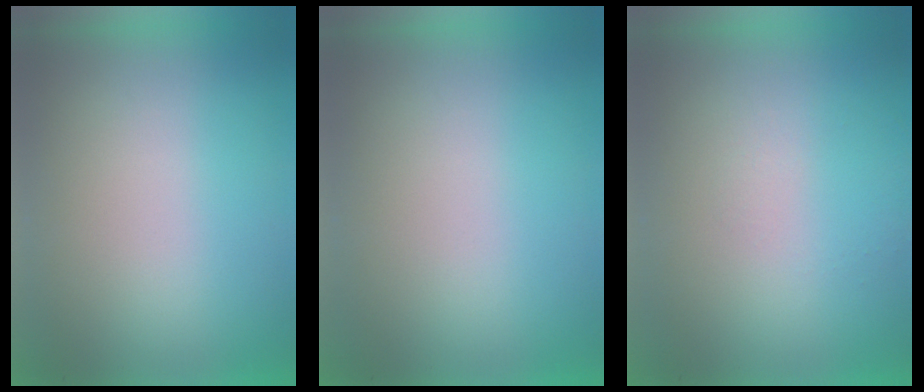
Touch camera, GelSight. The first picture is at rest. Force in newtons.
{"total": 0.0}
{"total": 1.0}